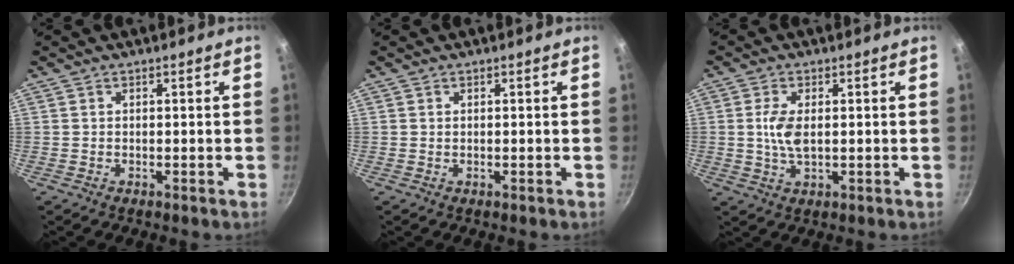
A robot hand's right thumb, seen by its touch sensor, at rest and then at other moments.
{"total": 0.0}
{"total": 5.1, "force": [0.5, 2.4, 4.4], "torque": [-0.093, -0.001, 0.009]}